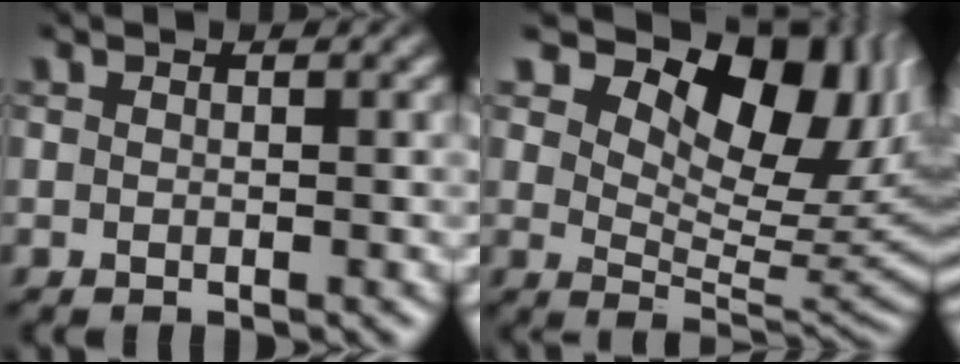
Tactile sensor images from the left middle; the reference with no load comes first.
{"total": 11.8, "force": [6.4, 6.2, 7.7], "torque": [-0.108, 0.003, 0.106]}